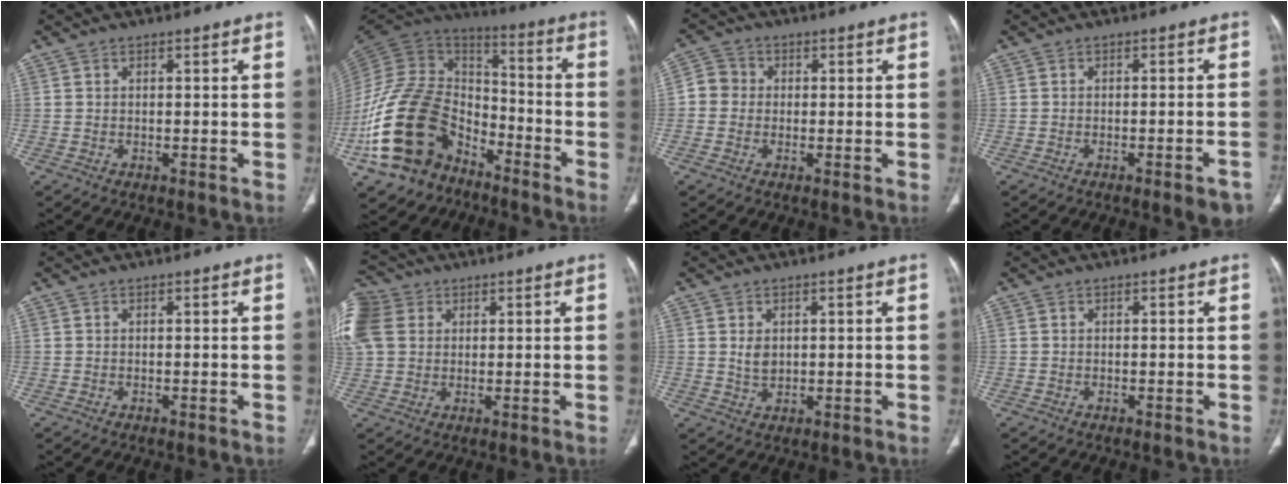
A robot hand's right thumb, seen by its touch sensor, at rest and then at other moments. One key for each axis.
{"total": 23.8, "fx": -12.4, "fy": 15.5, "fz": 13.2, "tx": -0.240, "ty": 0.082, "tz": -0.223}
{"total": 4.2, "fx": -0.2, "fy": 3.9, "fz": 1.4, "tx": -0.009, "ty": 0.011, "tz": -0.014}
{"total": 5.4, "fx": -3.6, "fy": 1.1, "fz": 3.8, "tx": -0.034, "ty": 0.013, "tz": -0.041}
{"total": 0.0}
{"total": 14.7, "fx": 5.2, "fy": 11.7, "fz": 7.2, "tx": -0.200, "ty": 0.037, "tz": 0.104}
{"total": 2.6, "fx": 0.7, "fy": 1.8, "fz": 1.7, "tx": -0.020, "ty": -0.007, "tz": 0.018}
{"total": 0.0}